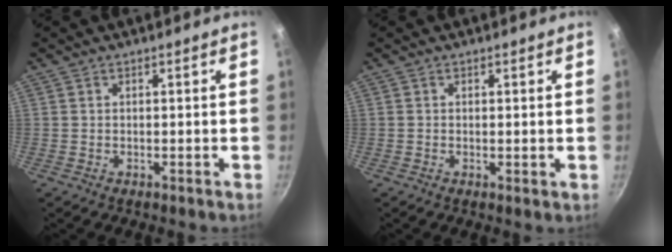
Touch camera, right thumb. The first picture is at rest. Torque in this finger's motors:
{"motor_torque": [-0.57, -0.02, -0.33, 0.03, -0.01]}